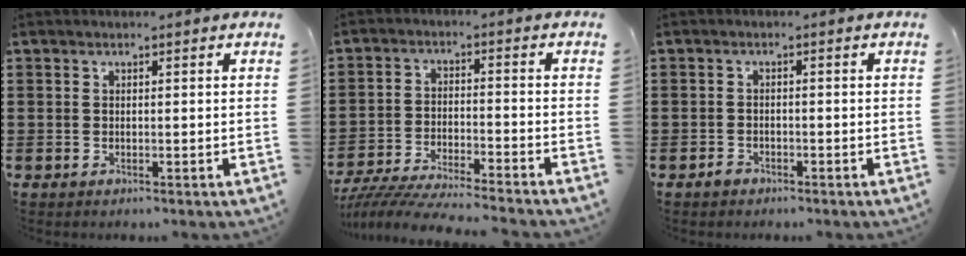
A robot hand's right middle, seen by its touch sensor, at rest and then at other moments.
{"total": 6.0, "force": [-5.8, -0.1, 1.6], "torque": [-0.043, -0.014, -0.117]}
{"total": 1.2, "force": [-1.0, 0.6, 0.5], "torque": [-0.013, -0.003, -0.019]}